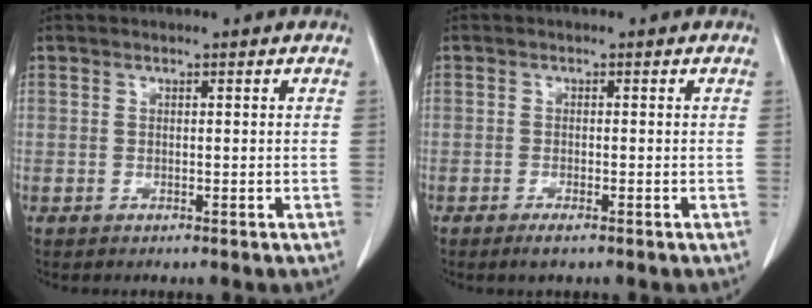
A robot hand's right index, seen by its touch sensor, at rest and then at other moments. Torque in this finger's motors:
{"motor_torque": [0.18, -0.06, 0.01, 0.03]}